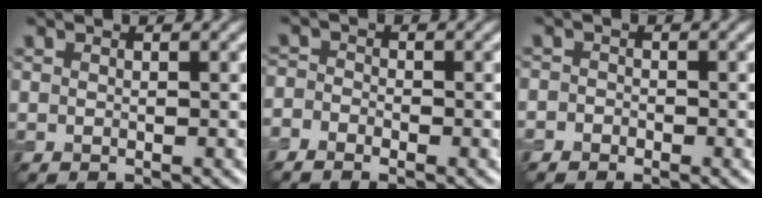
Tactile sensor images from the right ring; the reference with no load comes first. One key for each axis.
{"total": 1.8, "fx": -1.3, "fy": 1.1, "fz": 0.6, "tx": -0.008, "ty": 0.004, "tz": -0.031}
{"total": 1.1, "fx": -0.7, "fy": 0.8, "fz": 0.1, "tx": 0.009, "ty": 0.000, "tz": -0.019}